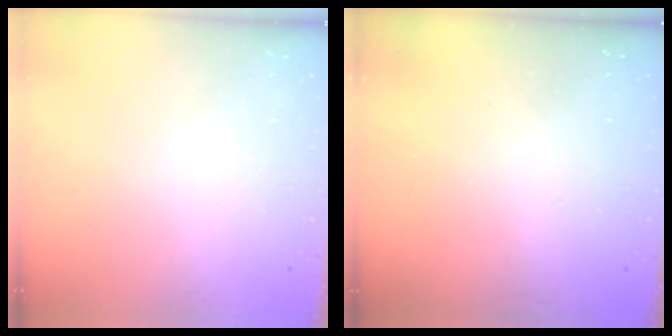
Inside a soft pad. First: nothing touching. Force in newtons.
{"total": 3.1, "press": 3.1, "slide": 0.1}